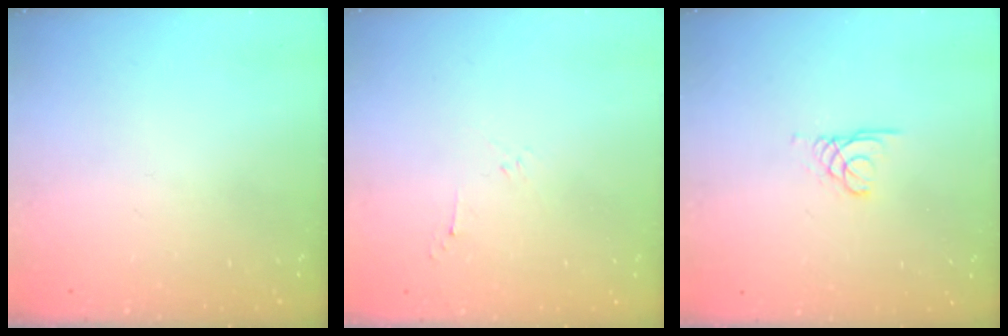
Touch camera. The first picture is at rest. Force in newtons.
{"total": 2.8, "press": 2.7, "slide": 0.6}
{"total": 1.7, "press": 1.7, "slide": 0.1}